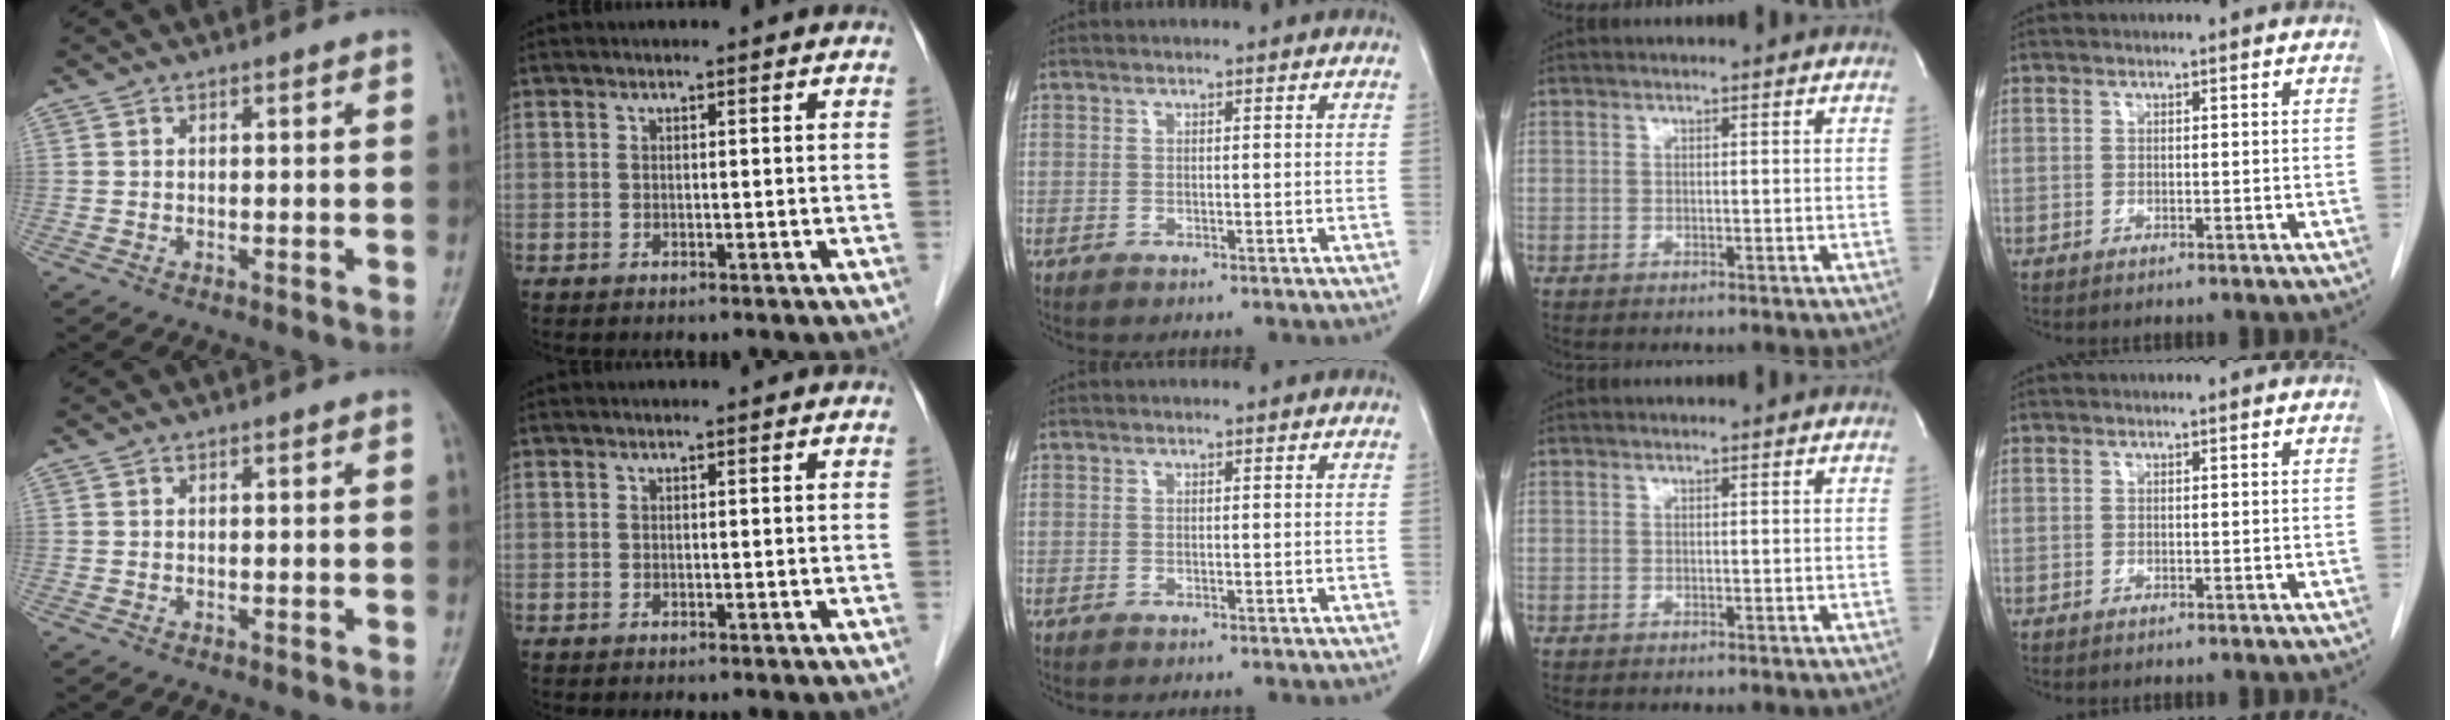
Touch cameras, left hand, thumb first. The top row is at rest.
{}